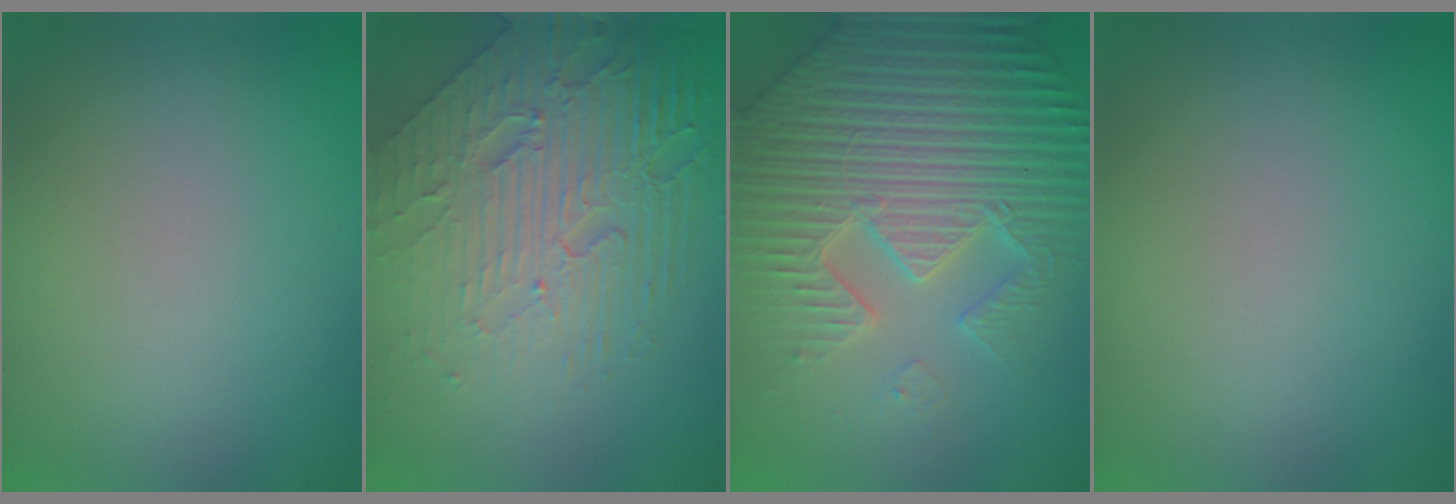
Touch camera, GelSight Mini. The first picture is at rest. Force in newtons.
{"total": 8.3, "press": 5.6, "slide": 6.1}
{"total": 7.7, "press": 7.4, "slide": 2.1}
{"total": 0.0}